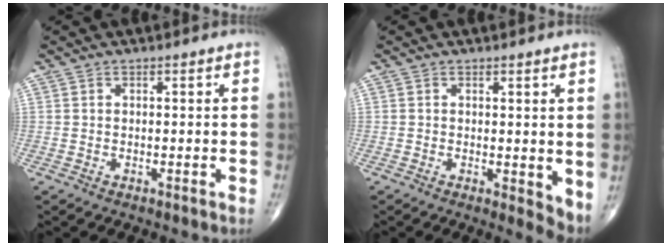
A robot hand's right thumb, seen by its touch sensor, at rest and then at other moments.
{"total": 4.0, "force": [0.3, 1.5, 3.7], "torque": [-0.048, -0.013, 0.005]}